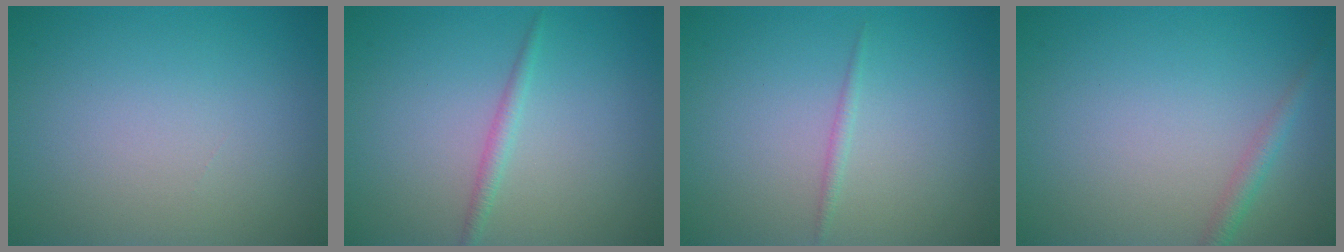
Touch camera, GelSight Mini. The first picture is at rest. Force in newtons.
{"total": 1.2, "press": 1.2, "slide": 0.1}
{"total": 0.7, "press": 0.7, "slide": 0.0}
{"total": 1.5, "press": 1.5, "slide": 0.1}